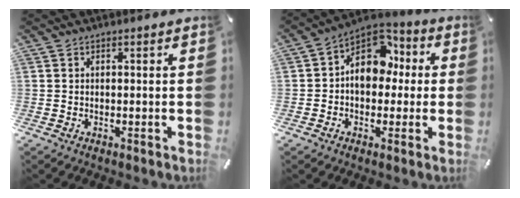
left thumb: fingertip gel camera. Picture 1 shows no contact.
{"total": 11.1, "force": [0.6, 9.0, 6.4], "torque": [-0.100, -0.005, 0.008]}